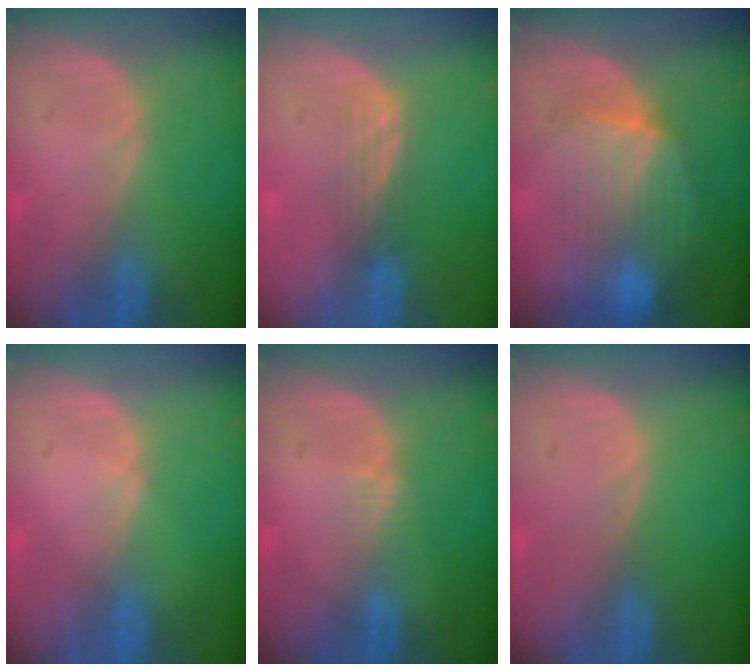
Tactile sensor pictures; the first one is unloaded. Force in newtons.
{"total": 2.9, "press": 2.5, "slide": 1.5}
{"total": 8.0, "press": 7.9, "slide": 1.0}
{"total": 0.6, "press": 0.5, "slide": 0.2}
{"total": 1.3, "press": 1.3, "slide": 0.2}
{"total": 0.0}